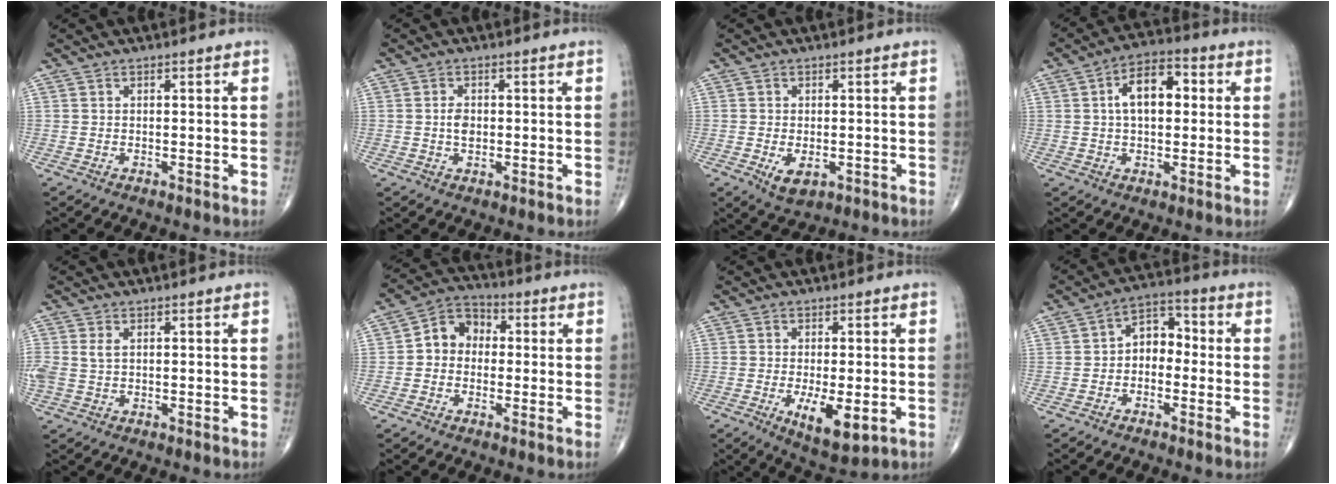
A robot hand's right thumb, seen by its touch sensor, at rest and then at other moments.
{"total": 2.6, "force": [-0.1, 1.6, 2.0], "torque": [-0.032, 0.001, -0.003]}
{"total": 4.4, "force": [-1.3, 2.5, 3.4], "torque": [-0.050, -0.005, -0.013]}
{"total": 10.1, "force": [1.7, 5.7, 8.2], "torque": [-0.120, 0.022, 0.020]}
{"total": 3.2, "force": [0.6, 1.9, 2.4], "torque": [-0.074, 0.010, 0.017]}
{"total": 7.3, "force": [0.0, 6.0, 4.2], "torque": [-0.045, 0.029, -0.016]}
{"total": 8.3, "force": [-2.2, 3.2, 7.4], "torque": [-0.115, -0.019, -0.027]}
{"total": 6.6, "force": [-0.8, 4.7, 4.6], "torque": [-0.045, 0.033, -0.032]}